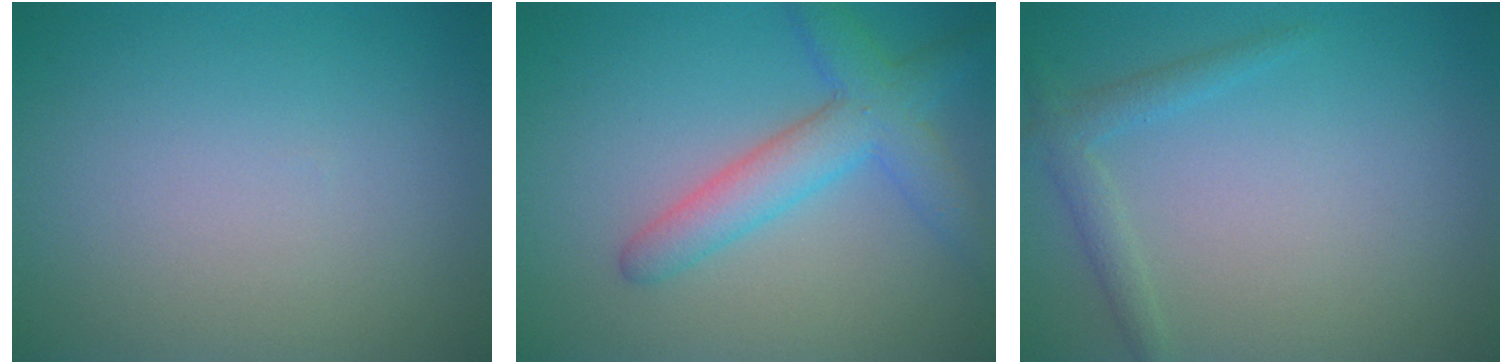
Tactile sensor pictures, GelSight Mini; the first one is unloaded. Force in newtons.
{"total": 4.5, "press": 4.5, "slide": 0.2}
{"total": 1.8, "press": 1.7, "slide": 0.1}